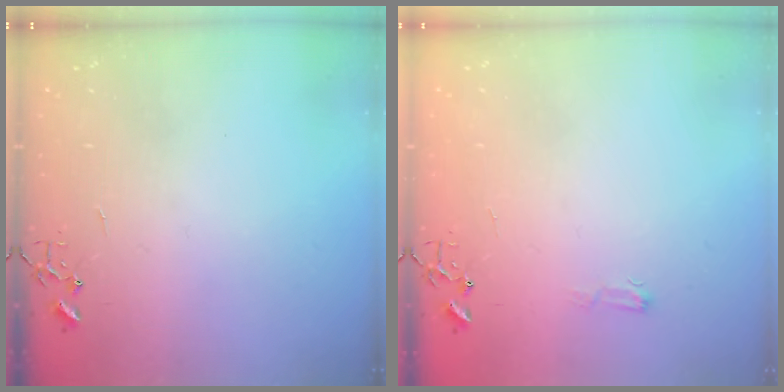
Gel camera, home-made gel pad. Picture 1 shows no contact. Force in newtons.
{"total": 4.6, "press": 4.5, "slide": 0.6}